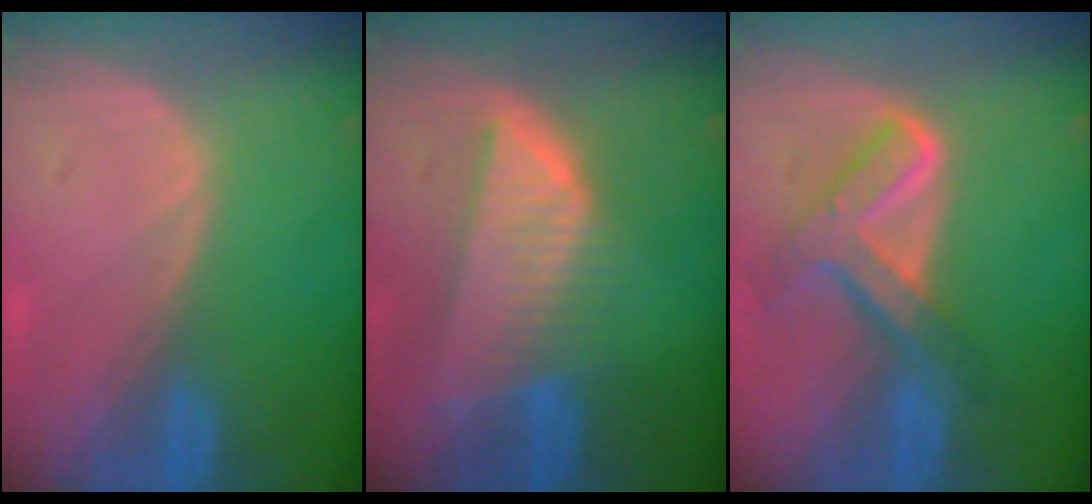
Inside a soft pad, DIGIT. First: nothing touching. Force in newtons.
{"total": 8.4, "press": 7.4, "slide": 4.0}
{"total": 7.7, "press": 6.5, "slide": 4.2}